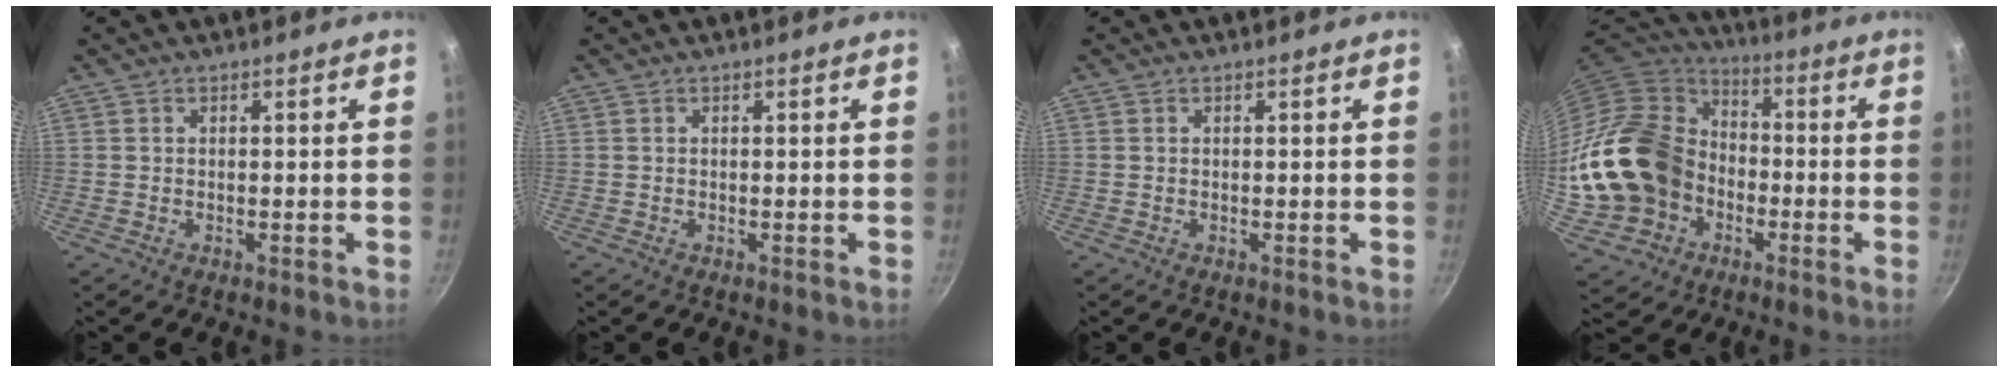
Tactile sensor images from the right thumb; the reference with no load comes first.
{"total": 0.0}
{"total": 0.0}
{"total": 21.4, "force": [-3.6, 17.9, 11.2], "torque": [-0.190, 0.046, -0.047]}